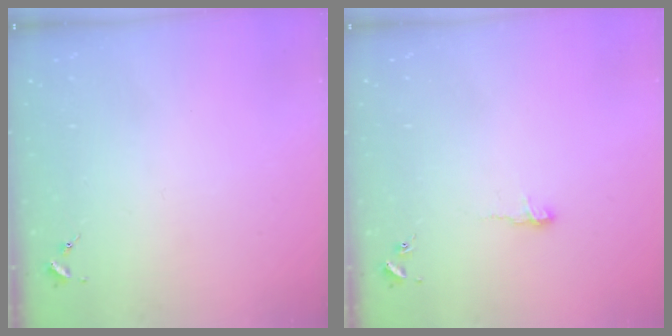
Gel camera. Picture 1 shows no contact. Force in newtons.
{"total": 5.1, "press": 5.1, "slide": 0.5}